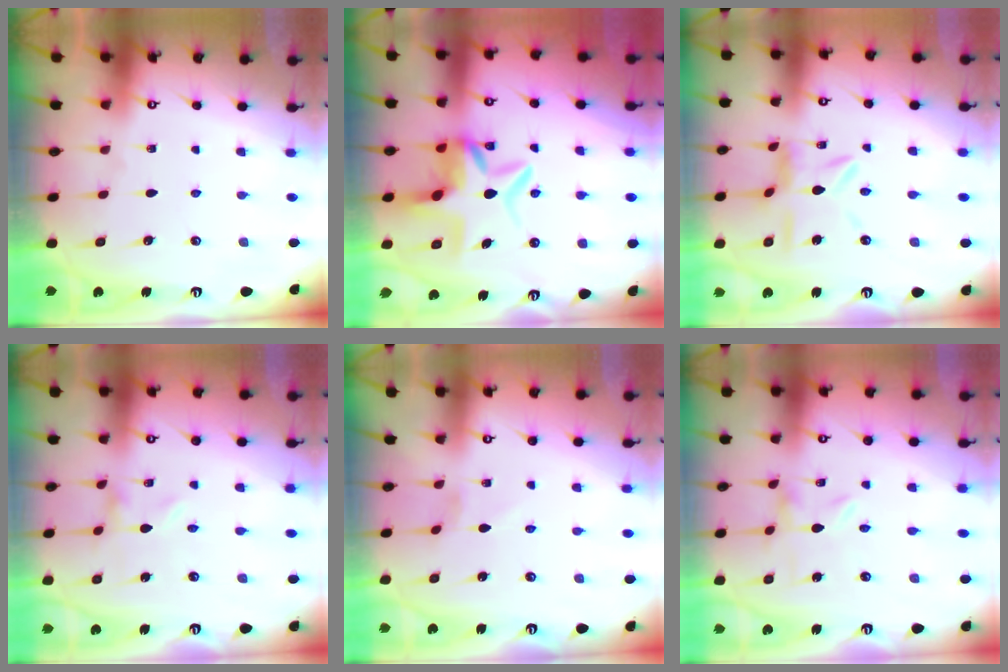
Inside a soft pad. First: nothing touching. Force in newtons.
{"total": 8.7, "press": 8.2, "slide": 2.9}
{"total": 7.3, "press": 7.2, "slide": 0.8}
{"total": 0.0}
{"total": 0.0}
{"total": 0.0}